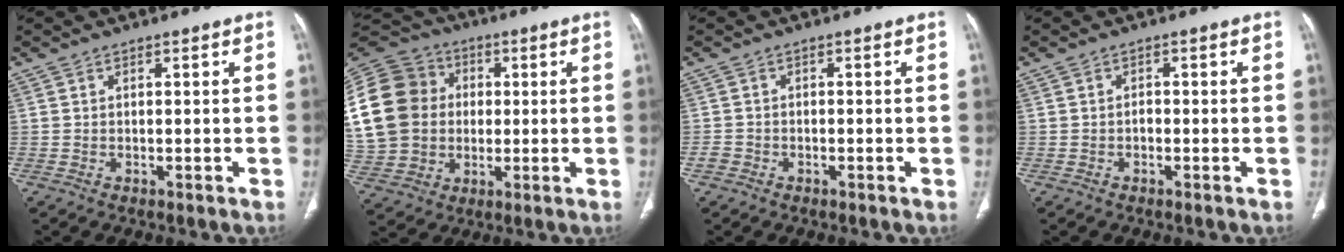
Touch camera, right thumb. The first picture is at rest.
{"total": 27.0, "force": [2.8, 22.9, 13.9], "torque": [-0.339, 0.047, 0.065]}
{"total": 1.4, "force": [-0.8, 1.1, 0.2], "torque": [-0.005, 0.004, -0.018]}
{"total": 0.8, "force": [-0.4, 0.5, 0.5], "torque": [-0.004, 0.003, -0.009]}